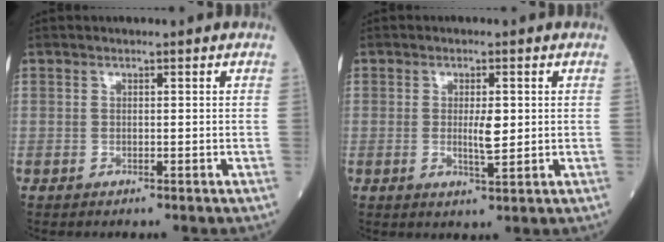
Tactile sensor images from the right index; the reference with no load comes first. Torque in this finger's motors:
{"motor_torque": [0.10, -0.01, 0.16, 0.01]}